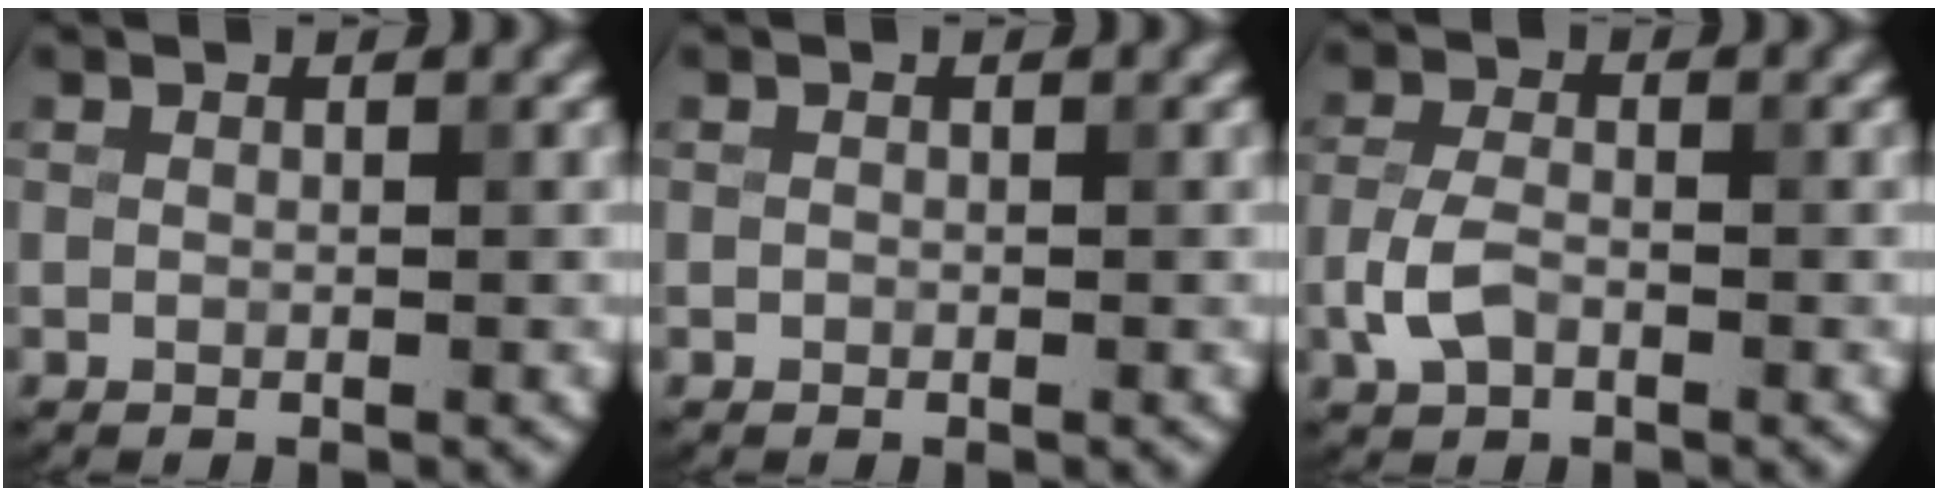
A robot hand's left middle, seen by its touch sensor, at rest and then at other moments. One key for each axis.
{"total": 0.0}
{"total": 2.7, "fx": -1.2, "fy": 1.6, "fz": 1.9, "tx": -0.041, "ty": 0.004, "tz": -0.030}